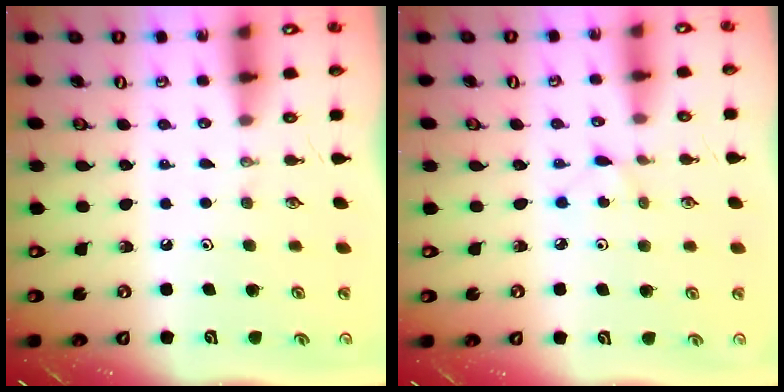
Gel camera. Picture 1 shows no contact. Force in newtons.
{"total": 2.3, "press": 2.3, "slide": 0.3}